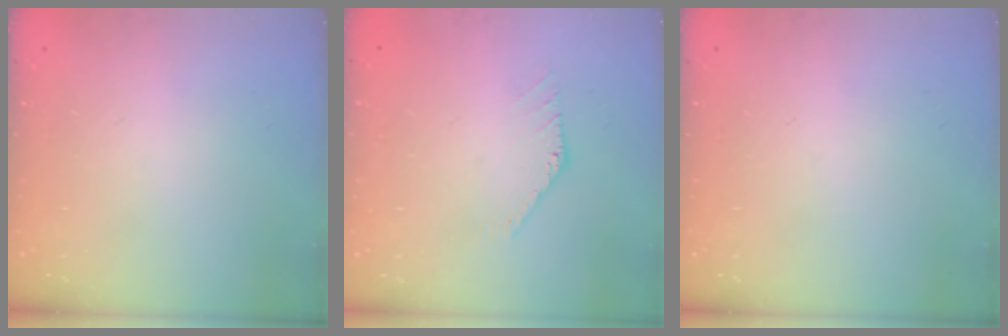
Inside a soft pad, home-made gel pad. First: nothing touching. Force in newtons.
{"total": 0.5, "press": 0.5, "slide": 0.2}
{"total": 0.0}